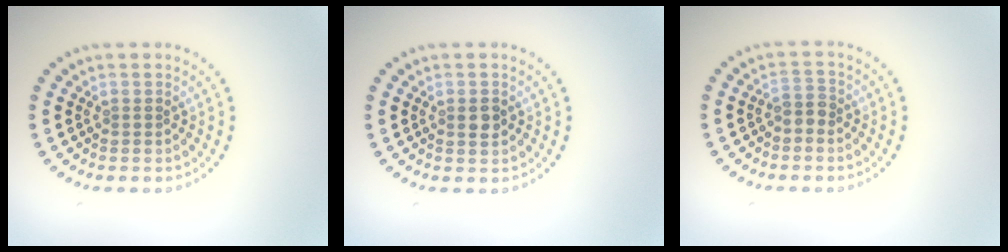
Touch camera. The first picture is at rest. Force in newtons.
{"total": 1.4, "press": 1.3, "slide": 0.3}
{"total": 1.5, "press": 1.2, "slide": 0.9}